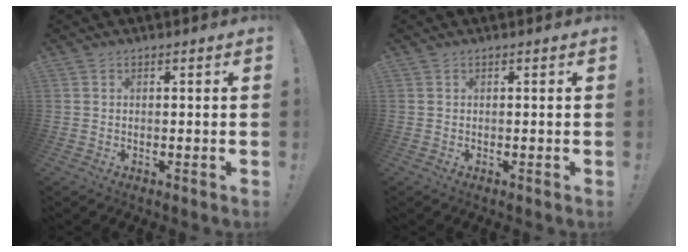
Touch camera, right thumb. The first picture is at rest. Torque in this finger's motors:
{"motor_torque": [-0.06, 0.05, 0.04, 0.01, 0.00]}